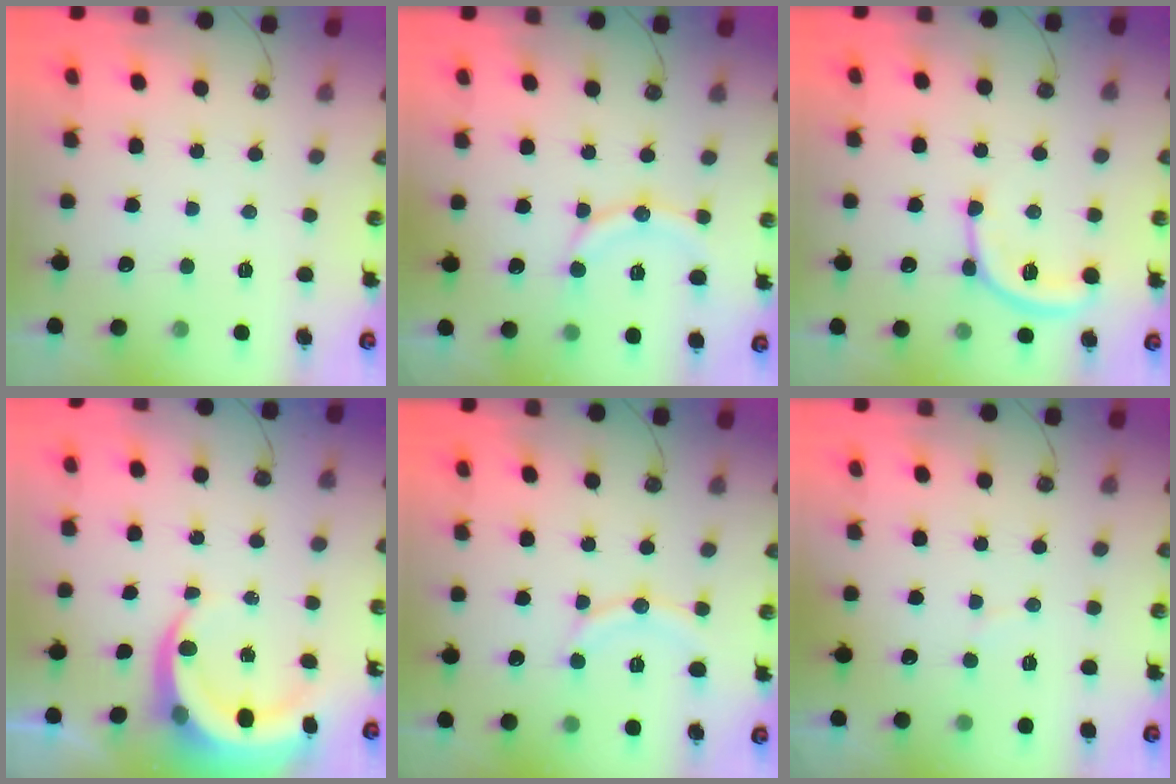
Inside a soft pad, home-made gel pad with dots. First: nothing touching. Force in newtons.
{"total": 11.7, "press": 11.4, "slide": 2.7}
{"total": 10.7, "press": 10.7, "slide": 0.7}
{"total": 7.2, "press": 7.2, "slide": 0.7}
{"total": 10.3, "press": 10.2, "slide": 0.9}
{"total": 3.5, "press": 3.5, "slide": 0.3}